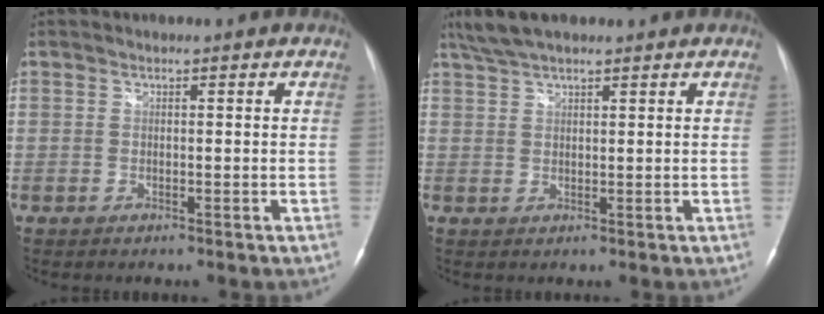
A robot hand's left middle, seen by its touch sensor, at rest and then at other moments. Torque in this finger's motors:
{"motor_torque": [0.14, -0.11, 0.00, 0.02]}